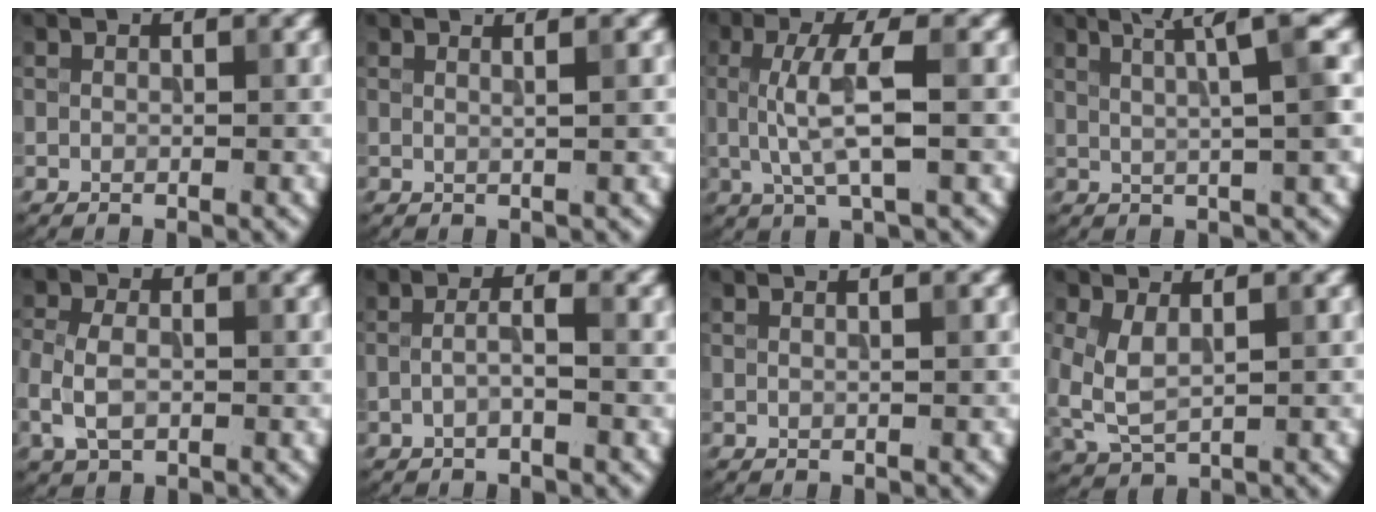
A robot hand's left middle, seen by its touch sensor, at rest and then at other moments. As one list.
[{"total": 2.0, "force": [0.9, 0.8, 1.6], "torque": [-0.007, 0.007, -0.010]}, {"total": 4.7, "force": [0.1, 1.0, 4.6], "torque": [-0.100, 0.005, 0.002]}, {"total": 5.0, "force": [1.9, 0.8, 4.5], "torque": [-0.056, 0.017, 0.026]}, {"total": 3.9, "force": [-1.0, 2.5, 2.7], "torque": [-0.071, -0.003, -0.024]}, {"total": 1.6, "force": [-0.6, 0.3, 1.5], "torque": [-0.034, 0.007, -0.015]}, {"total": 1.5, "force": [0.7, 0.6, 1.1], "torque": [-0.006, 0.000, -0.005]}, {"total": 3.2, "force": [0.7, 1.6, 2.7], "torque": [-0.069, 0.001, 0.018]}]